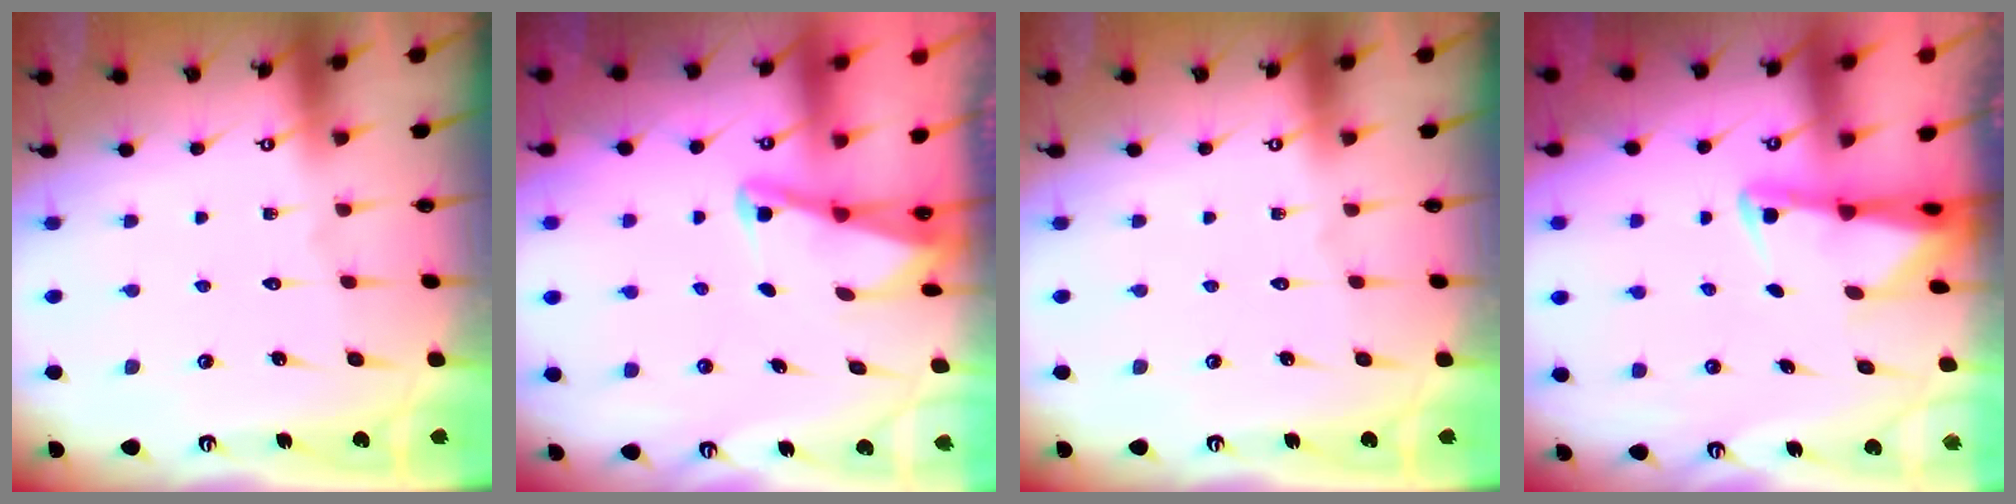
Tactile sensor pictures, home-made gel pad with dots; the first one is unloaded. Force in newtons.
{"total": 2.0, "press": 2.0, "slide": 0.4}
{"total": 0.0}
{"total": 2.2, "press": 2.1, "slide": 0.5}